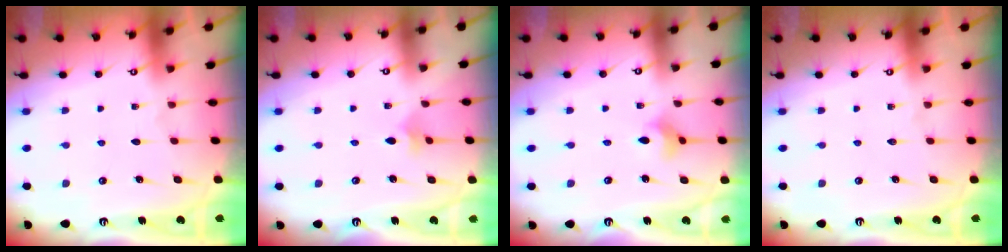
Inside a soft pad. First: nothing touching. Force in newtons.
{"total": 2.5, "press": 2.4, "slide": 0.6}
{"total": 3.7, "press": 3.7, "slide": 0.6}
{"total": 0.0}